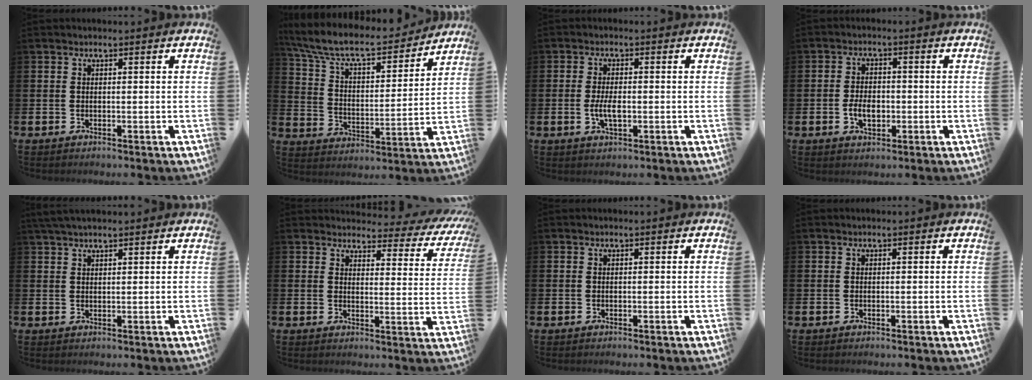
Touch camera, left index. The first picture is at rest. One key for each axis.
{"total": 8.8, "fx": 7.9, "fy": 2.4, "fz": 3.1, "tx": -0.101, "ty": -0.051, "tz": 0.134}
{"total": 3.5, "fx": -0.5, "fy": 1.5, "fz": 3.1, "tx": -0.051, "ty": -0.005, "tz": -0.014}
{"total": 3.6, "fx": -0.8, "fy": 2.4, "fz": 2.6, "tx": -0.030, "ty": -0.004, "tz": -0.021}
{"total": 2.8, "fx": 2.4, "fy": 0.6, "fz": 1.2, "tx": -0.024, "ty": -0.001, "tz": 0.043}
{"total": 2.7, "fx": 2.4, "fy": 1.2, "fz": 0.6, "tx": -0.013, "ty": -0.029, "tz": 0.031}
{"total": 0.0}
{"total": 0.0}